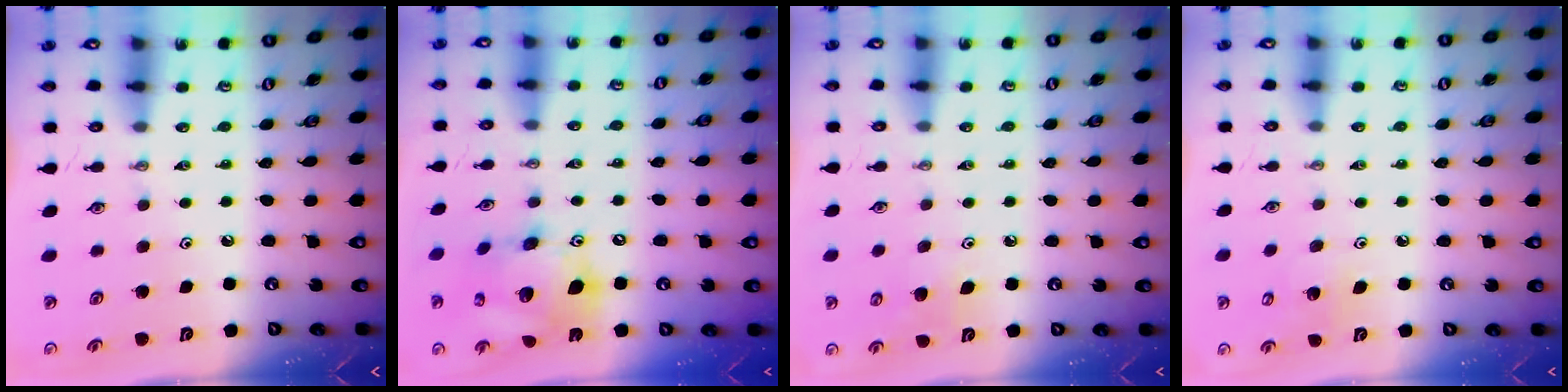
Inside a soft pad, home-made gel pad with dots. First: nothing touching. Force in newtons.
{"total": 18.0, "press": 17.7, "slide": 3.2}
{"total": 6.8, "press": 6.6, "slide": 1.5}
{"total": 6.0, "press": 6.0, "slide": 0.3}